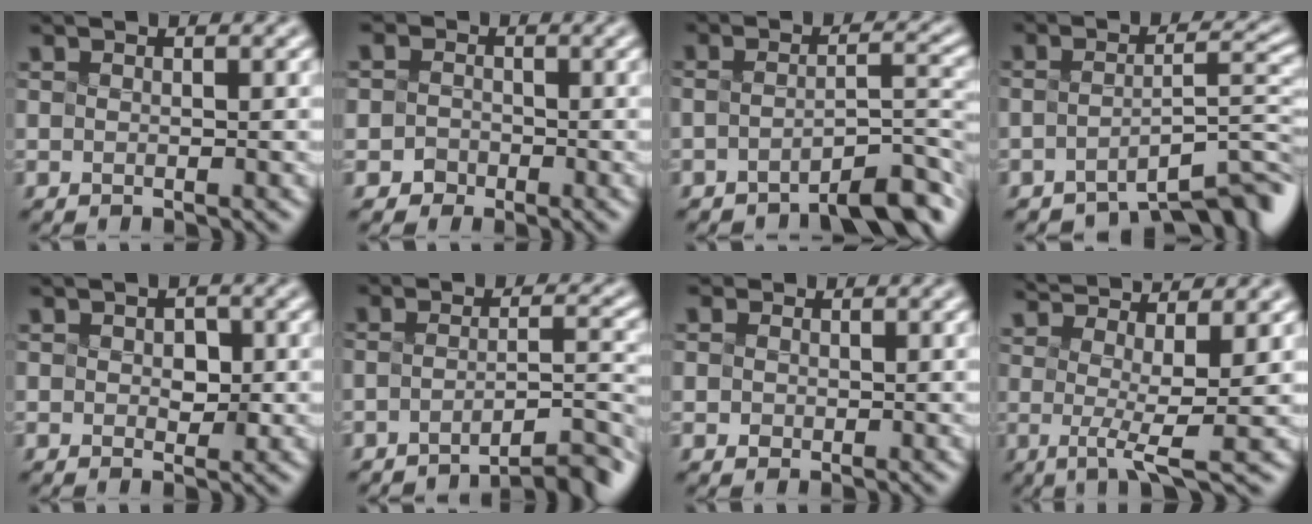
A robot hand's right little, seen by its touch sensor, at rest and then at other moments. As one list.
[{"total": 2.8, "force": [-1.9, 0.4, -2.0], "torque": [0.043, -0.005, -0.009]}, {"total": 4.2, "force": [-4.0, -0.5, 1.2], "torque": [-0.027, -0.004, -0.036]}, {"total": 5.6, "force": [-5.1, -0.1, 2.5], "torque": [-0.038, -0.006, -0.051]}, {"total": 1.2, "force": [0.0, 0.9, 0.8], "torque": [-0.013, 0.008, 0.011]}, {"total": 5.3, "force": [-4.9, -0.5, 1.8], "torque": [-0.025, 0.000, -0.050]}, {"total": 1.8, "force": [-0.6, -0.2, -1.6], "torque": [0.010, -0.014, 0.017]}, {"total": 3.8, "force": [1.2, -0.4, 3.6], "torque": [-0.075, -0.006, 0.054]}]